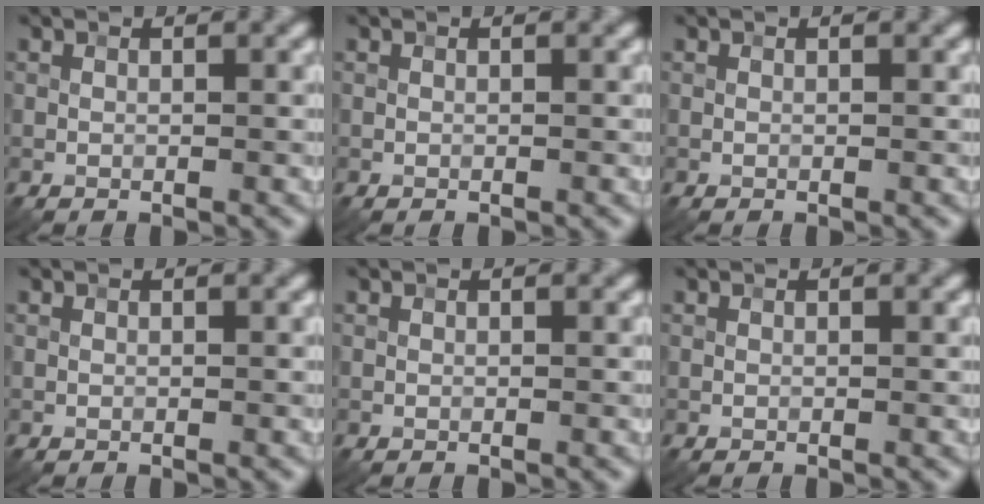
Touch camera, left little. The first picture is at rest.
{"total": 0.0}
{"total": 0.0}
{"total": 0.0}
{"total": 0.0}
{"total": 0.0}